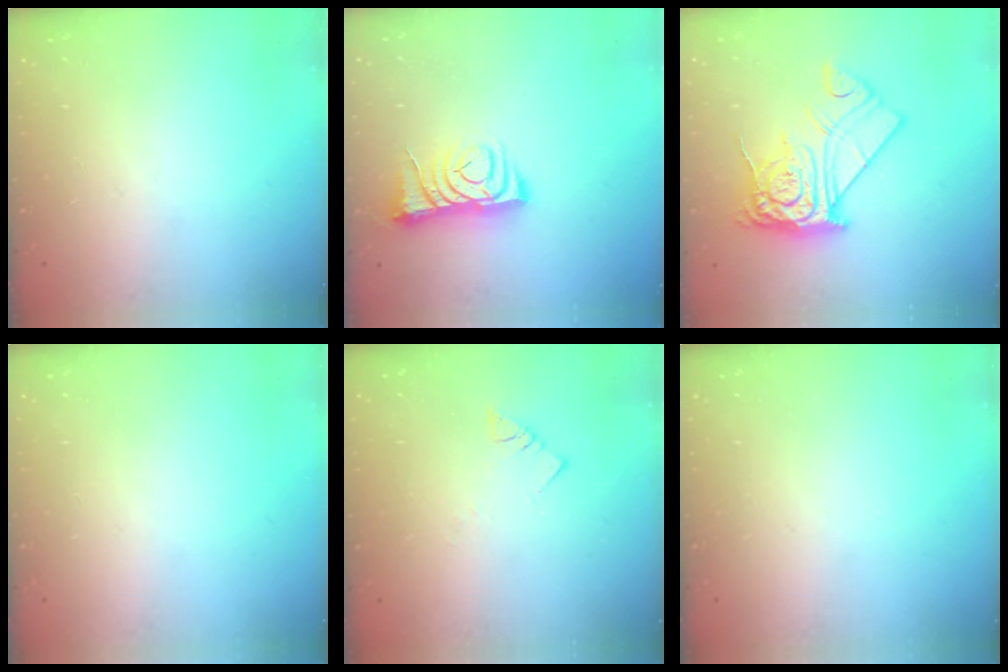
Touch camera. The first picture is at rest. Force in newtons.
{"total": 6.8, "press": 6.7, "slide": 1.0}
{"total": 15.7, "press": 15.6, "slide": 1.6}
{"total": 0.0}
{"total": 3.4, "press": 3.3, "slide": 0.4}
{"total": 0.0}